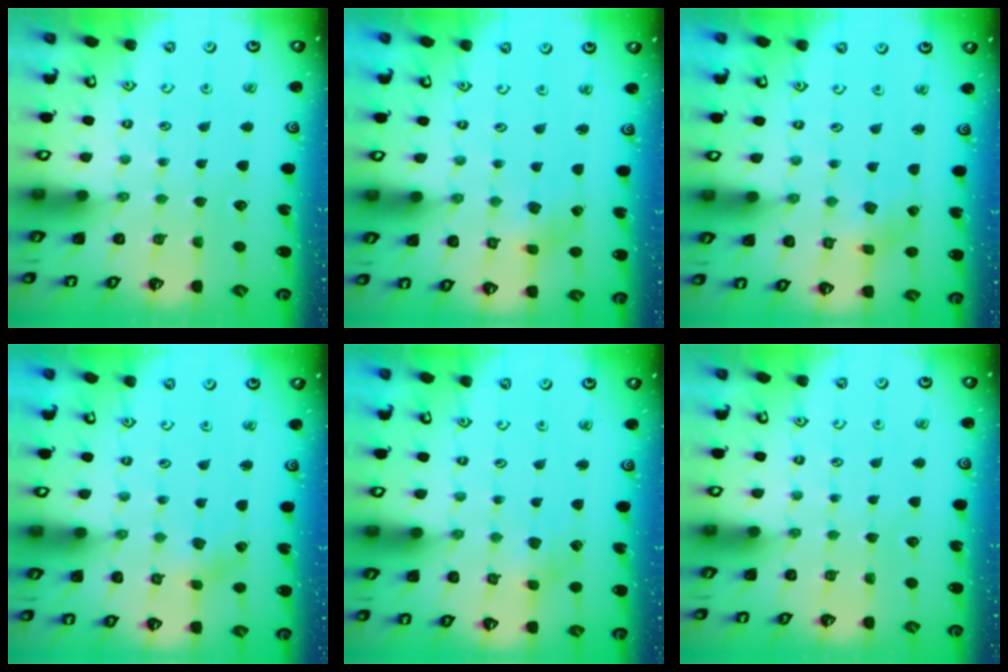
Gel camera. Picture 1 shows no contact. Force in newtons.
{"total": 2.7, "press": 2.7, "slide": 0.4}
{"total": 2.7, "press": 2.7, "slide": 0.4}
{"total": 1.8, "press": 1.7, "slide": 0.3}
{"total": 3.5, "press": 3.4, "slide": 0.6}
{"total": 0.0}